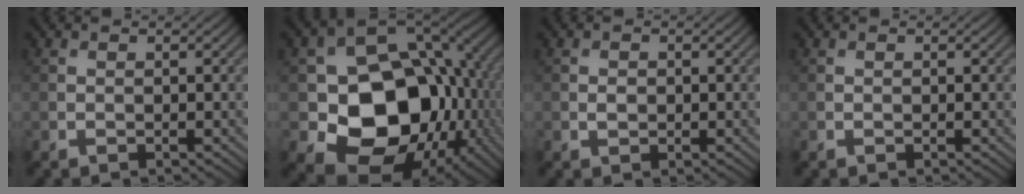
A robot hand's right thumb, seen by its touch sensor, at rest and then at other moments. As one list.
[{"total": 16.6, "force": [-2.3, 12.5, 10.7], "torque": [-0.161, -0.037, -0.033]}, {"total": 1.0, "force": [0.0, 0.8, 0.6], "torque": [-0.010, -0.003, -0.003]}, {"total": 0.0}]